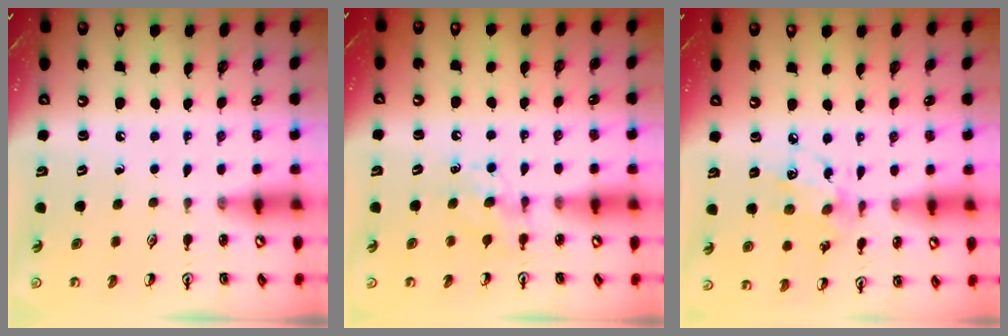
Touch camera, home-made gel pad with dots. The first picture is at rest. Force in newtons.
{"total": 5.2, "press": 5.1, "slide": 0.7}
{"total": 8.6, "press": 8.6, "slide": 0.6}